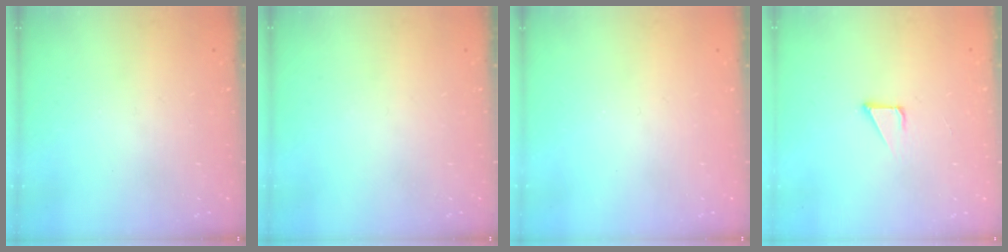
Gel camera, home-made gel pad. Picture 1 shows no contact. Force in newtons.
{"total": 0.0}
{"total": 0.0}
{"total": 2.2, "press": 2.2, "slide": 0.2}